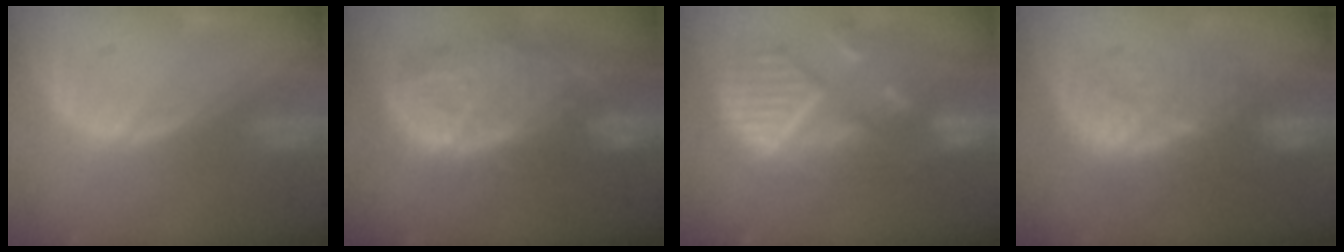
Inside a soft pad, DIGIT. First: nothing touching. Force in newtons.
{"total": 13.6, "press": 11.8, "slide": 6.6}
{"total": 11.8, "press": 10.4, "slide": 5.5}
{"total": 9.2, "press": 9.0, "slide": 2.1}